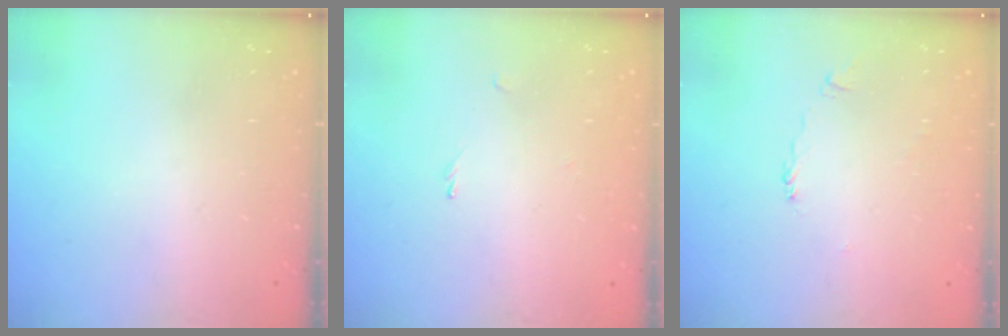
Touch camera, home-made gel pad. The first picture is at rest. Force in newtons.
{"total": 0.0}
{"total": 2.3, "press": 2.3, "slide": 0.3}